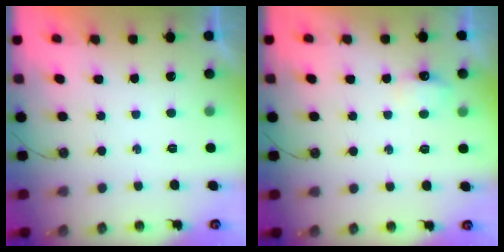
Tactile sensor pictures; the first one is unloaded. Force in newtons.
{"total": 5.4, "press": 5.3, "slide": 1.0}